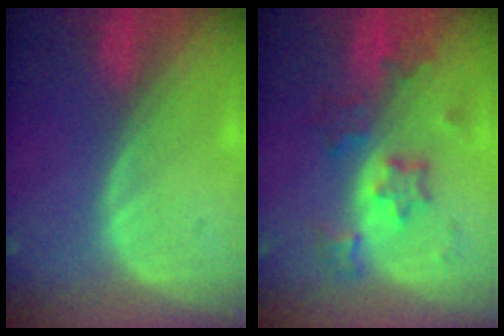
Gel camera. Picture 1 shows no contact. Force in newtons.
{"total": 6.0, "press": 6.0, "slide": 0.4}